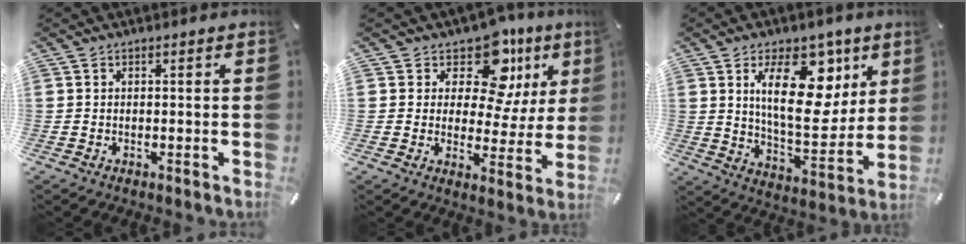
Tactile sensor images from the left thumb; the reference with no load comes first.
{"total": 13.3, "force": [8.1, 7.8, 7.0], "torque": [-0.102, -0.063, 0.142]}
{"total": 20.3, "force": [8.6, 11.0, 14.8], "torque": [-0.213, -0.036, 0.141]}